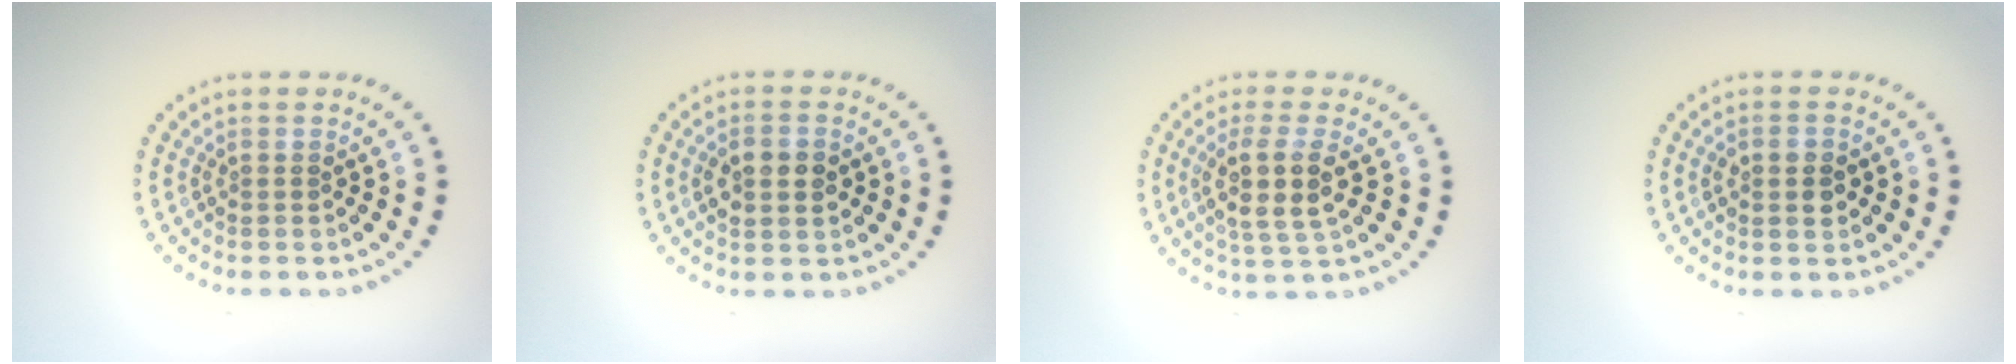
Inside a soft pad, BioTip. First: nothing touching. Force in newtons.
{"total": 3.6, "press": 3.6, "slide": 0.2}
{"total": 3.7, "press": 3.3, "slide": 1.7}
{"total": 2.7, "press": 2.7, "slide": 0.2}